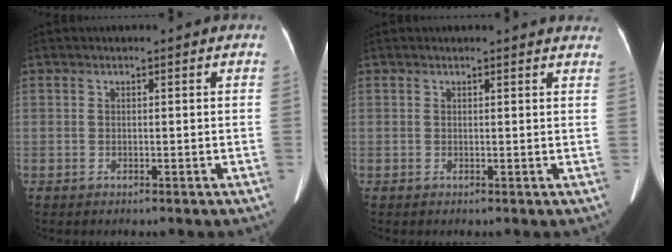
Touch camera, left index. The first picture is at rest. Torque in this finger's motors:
{"motor_torque": [0.37, -0.38, -0.03, 0.00]}